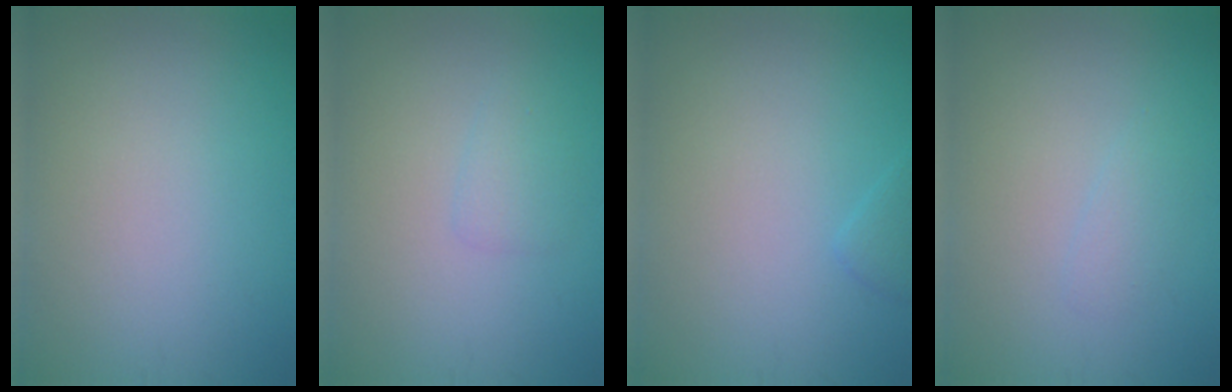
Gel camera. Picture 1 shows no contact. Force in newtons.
{"total": 1.2, "press": 1.2, "slide": 0.1}
{"total": 1.0, "press": 1.0, "slide": 0.1}
{"total": 1.0, "press": 1.0, "slide": 0.1}